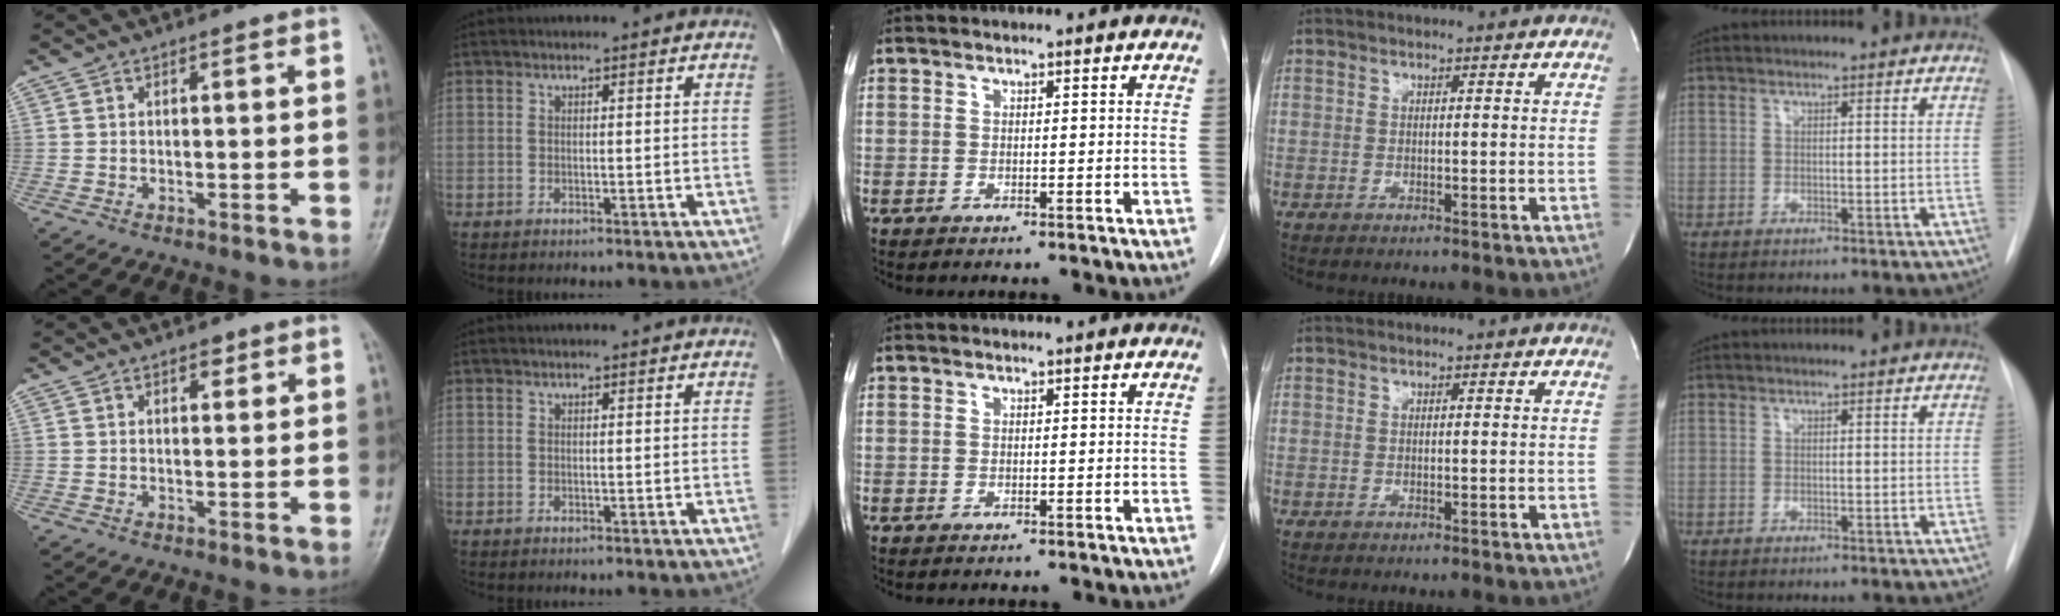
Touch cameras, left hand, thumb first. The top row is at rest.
{"thumb": {"total": 1.9, "force": [1.2, 1.0, 1.1], "torque": [-0.007, -0.005, 0.016]}, "index": {"total": 0.5, "force": [0.5, 0.0, 0.2], "torque": [-0.005, 0.009, 0.007]}}